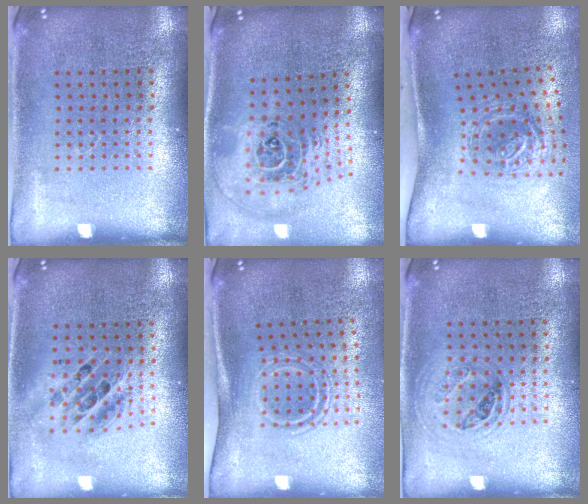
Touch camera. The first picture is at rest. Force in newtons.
{"total": 2.6, "press": 1.9, "slide": 1.8}
{"total": 1.7, "press": 1.2, "slide": 1.3}
{"total": 1.7, "press": 1.4, "slide": 1.0}
{"total": 1.7, "press": 1.1, "slide": 1.3}
{"total": 1.0, "press": 0.9, "slide": 0.3}